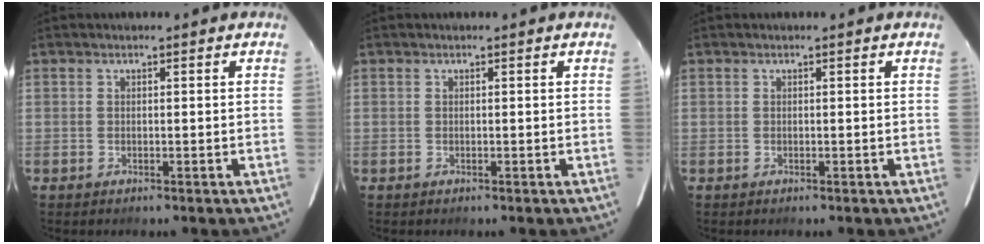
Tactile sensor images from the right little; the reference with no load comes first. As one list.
[{"total": 0.0}, {"total": 0.0}]